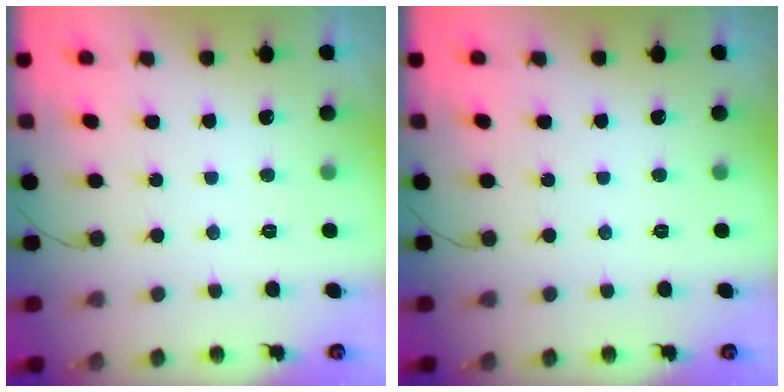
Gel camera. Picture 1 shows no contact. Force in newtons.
{"total": 0.0}